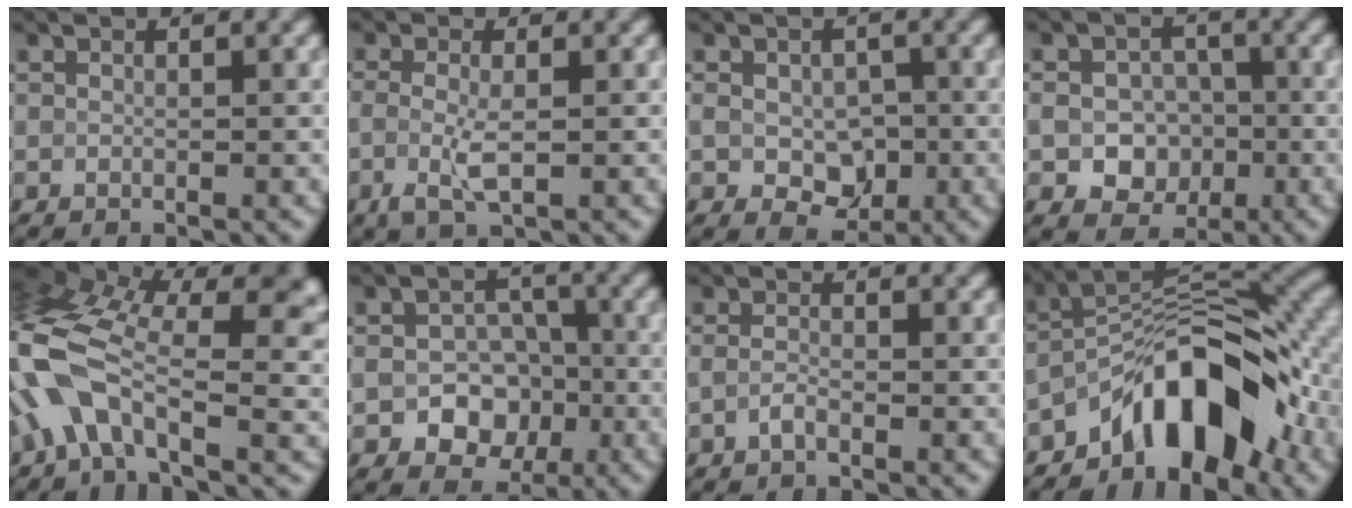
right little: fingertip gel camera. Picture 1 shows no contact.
{"total": 2.6, "force": [-0.6, 0.7, 2.4], "torque": [-0.057, -0.010, -0.009]}
{"total": 4.4, "force": [-0.9, 3.0, 3.0], "torque": [-0.059, -0.013, -0.010]}
{"total": 5.3, "force": [-1.6, 4.2, 2.7], "torque": [-0.047, -0.008, -0.027]}
{"total": 11.5, "force": [-1.4, 6.6, 9.3], "torque": [-0.183, 0.004, -0.039]}
{"total": 5.6, "force": [-2.0, 4.3, 3.1], "torque": [-0.037, -0.005, -0.032]}
{"total": 1.0, "force": [-0.7, 0.2, 0.7], "torque": [-0.017, 0.002, -0.016]}
{"total": 10.3, "force": [-5.6, 4.3, 7.4], "torque": [-0.097, 0.023, -0.109]}